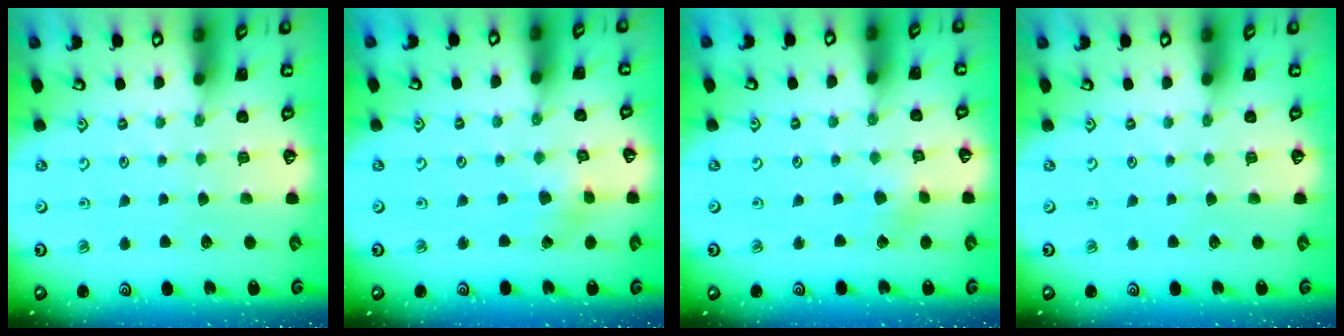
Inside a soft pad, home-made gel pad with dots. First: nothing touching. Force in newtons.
{"total": 2.5, "press": 2.5, "slide": 0.3}
{"total": 2.9, "press": 2.9, "slide": 0.2}
{"total": 0.0}